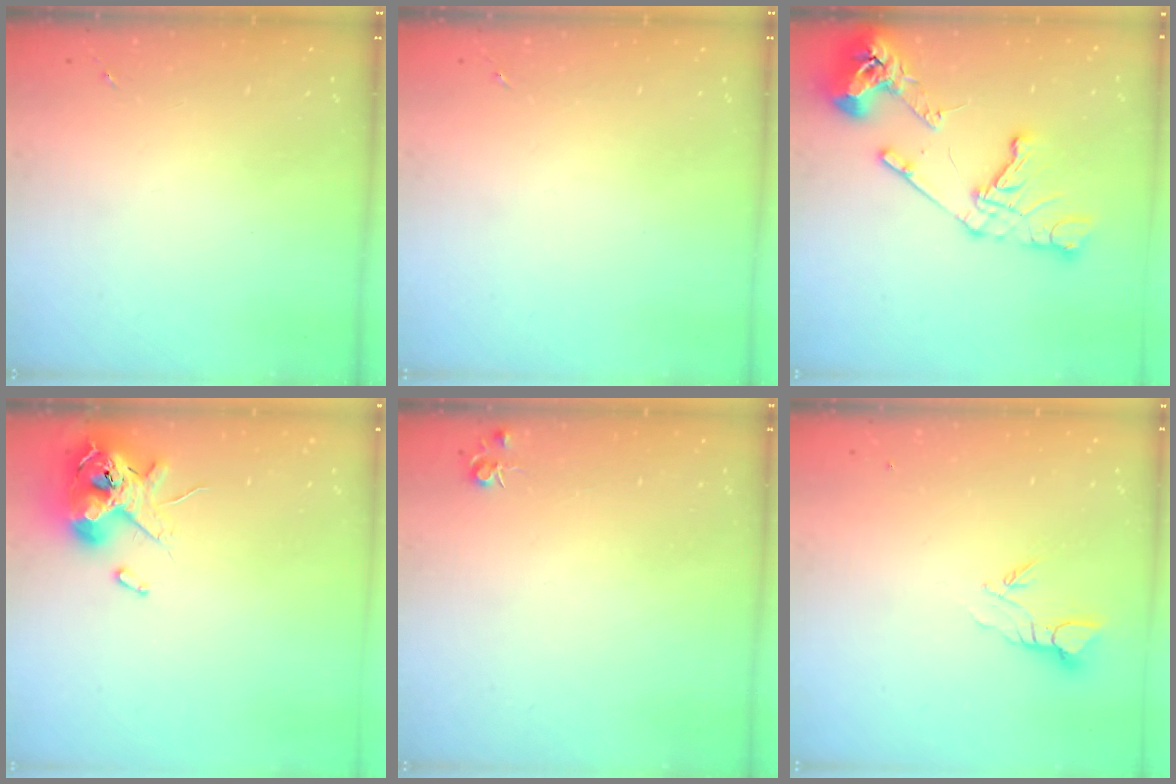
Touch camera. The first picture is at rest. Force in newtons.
{"total": 0.0}
{"total": 17.0, "press": 16.9, "slide": 1.9}
{"total": 12.2, "press": 12.1, "slide": 2.0}
{"total": 4.3, "press": 4.3, "slide": 0.5}
{"total": 3.7, "press": 3.7, "slide": 0.1}